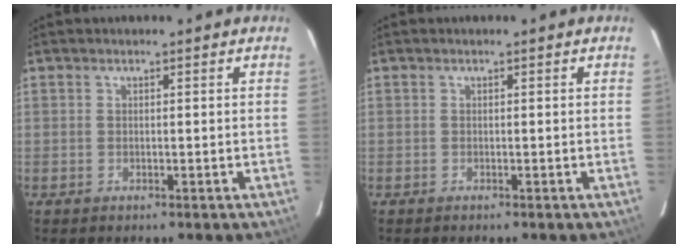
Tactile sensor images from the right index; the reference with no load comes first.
{"total": 0.6, "force": [-0.5, 0.0, 0.3], "torque": [-0.004, -0.002, -0.008]}